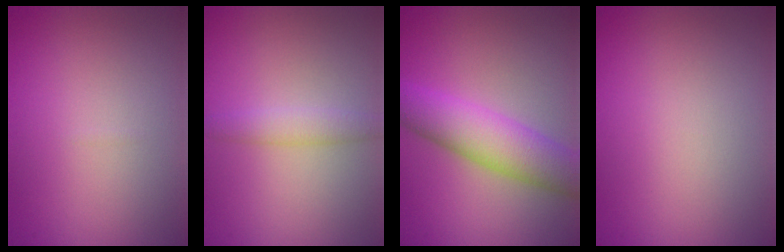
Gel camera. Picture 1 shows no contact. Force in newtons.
{"total": 1.9, "press": 1.9, "slide": 0.0}
{"total": 6.4, "press": 6.4, "slide": 0.2}
{"total": 0.0}